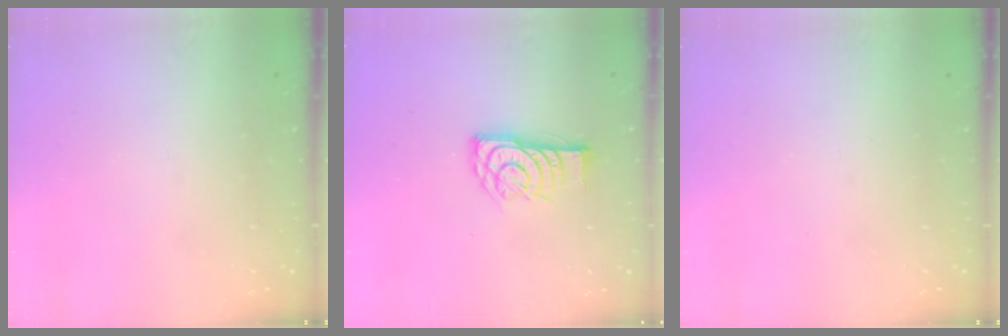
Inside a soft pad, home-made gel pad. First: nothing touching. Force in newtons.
{"total": 11.5, "press": 11.4, "slide": 0.5}
{"total": 0.0}